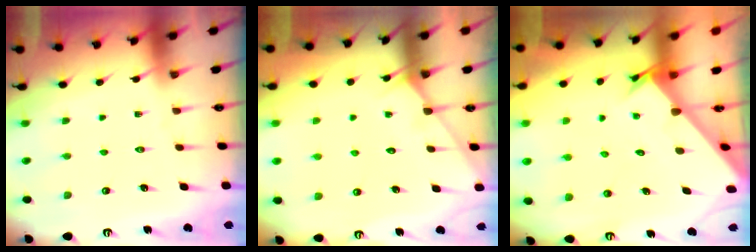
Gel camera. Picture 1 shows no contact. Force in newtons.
{"total": 3.0, "press": 3.0, "slide": 0.3}
{"total": 2.4, "press": 2.4, "slide": 0.1}